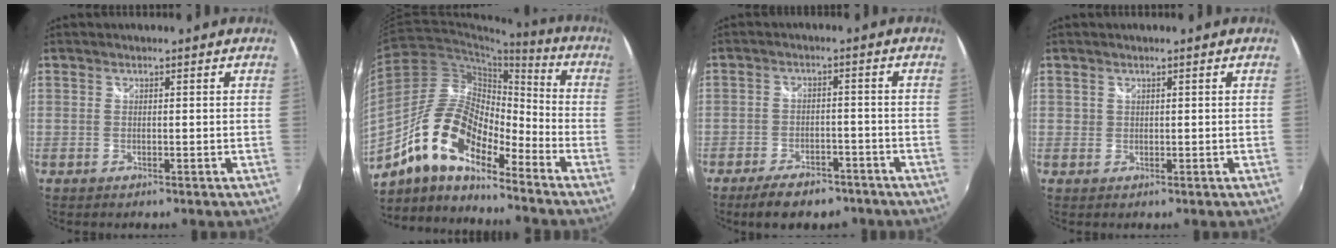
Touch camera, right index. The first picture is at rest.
{"total": 15.8, "force": [-10.8, 5.6, 10.1], "torque": [-0.186, 0.002, -0.217]}
{"total": 9.5, "force": [-7.3, 4.1, 4.5], "torque": [-0.106, 0.001, -0.107]}
{"total": 0.8, "force": [0.1, 0.8, 0.1], "torque": [0.000, 0.000, 0.000]}